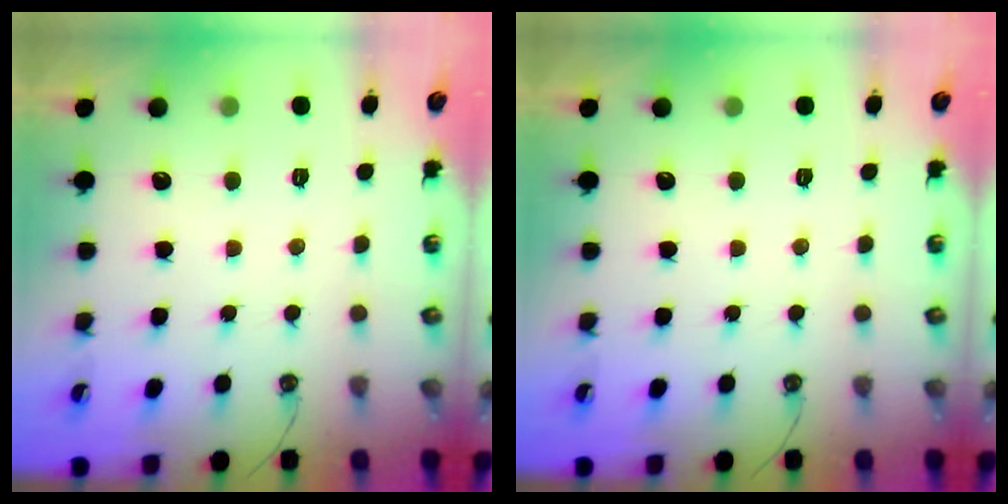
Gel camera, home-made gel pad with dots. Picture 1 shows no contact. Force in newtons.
{"total": 0.0}